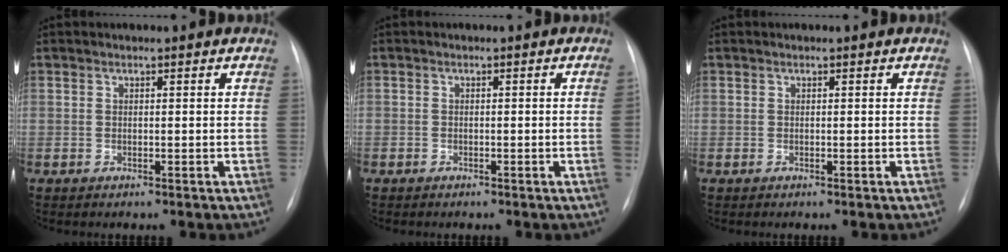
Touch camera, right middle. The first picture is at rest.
{"total": 0.7, "force": [-0.2, -0.2, 0.6], "torque": [-0.009, 0.003, -0.002]}
{"total": 0.0}